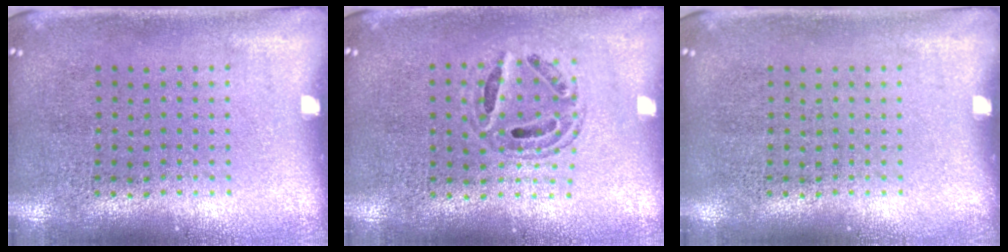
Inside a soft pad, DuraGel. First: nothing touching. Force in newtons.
{"total": 0.8, "press": 0.8, "slide": 0.2}
{"total": 0.0}